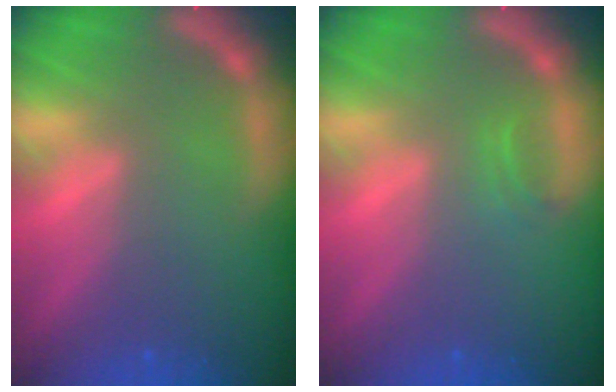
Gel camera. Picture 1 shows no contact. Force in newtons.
{"total": 0.9}